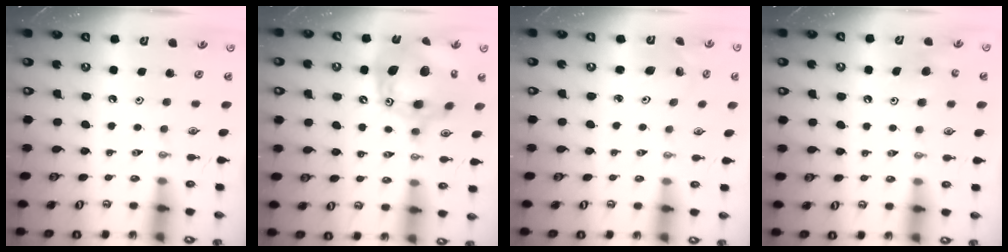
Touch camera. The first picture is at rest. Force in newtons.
{"total": 19.3, "press": 19.2, "slide": 1.9}
{"total": 3.8, "press": 3.8, "slide": 0.2}
{"total": 5.4, "press": 5.3, "slide": 0.5}